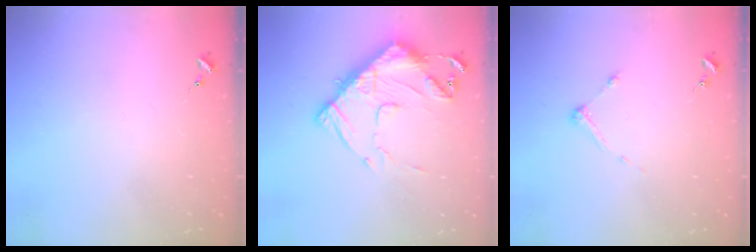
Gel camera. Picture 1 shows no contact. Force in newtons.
{"total": 14.8, "press": 14.7, "slide": 1.5}
{"total": 4.9, "press": 4.9, "slide": 0.7}